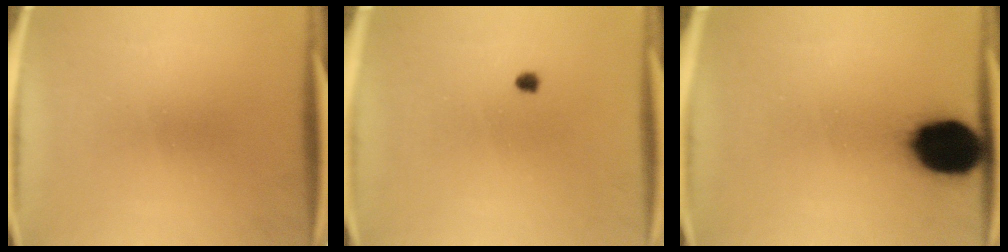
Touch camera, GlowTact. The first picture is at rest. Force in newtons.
{"total": 0.9}
{"total": 17.2}